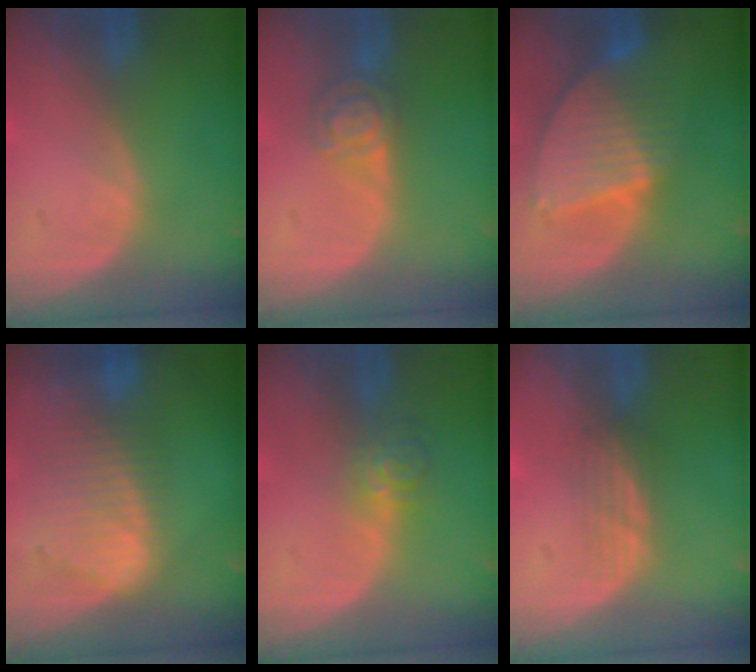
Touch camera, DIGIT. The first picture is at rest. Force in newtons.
{"total": 5.1, "press": 4.5, "slide": 2.5}
{"total": 8.6, "press": 7.5, "slide": 4.2}
{"total": 9.3, "press": 8.1, "slide": 4.4}
{"total": 3.6, "press": 3.4, "slide": 1.2}
{"total": 2.4, "press": 2.4, "slide": 0.5}